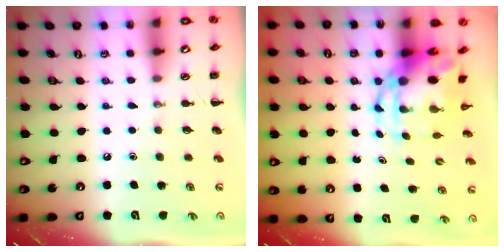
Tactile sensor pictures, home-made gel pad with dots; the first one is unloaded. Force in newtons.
{"total": 6.6, "press": 6.4, "slide": 1.7}